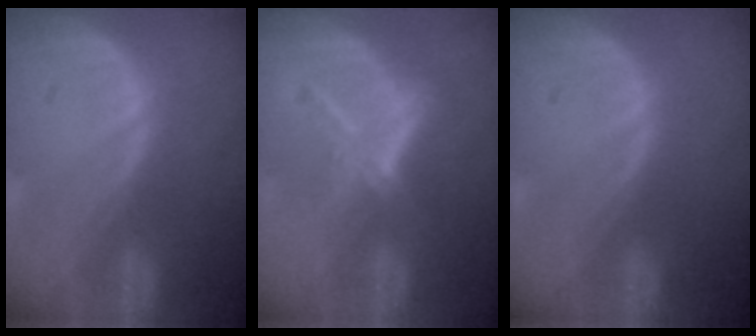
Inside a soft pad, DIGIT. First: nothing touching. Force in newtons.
{"total": 5.2, "press": 4.8, "slide": 2.1}
{"total": 0.0}